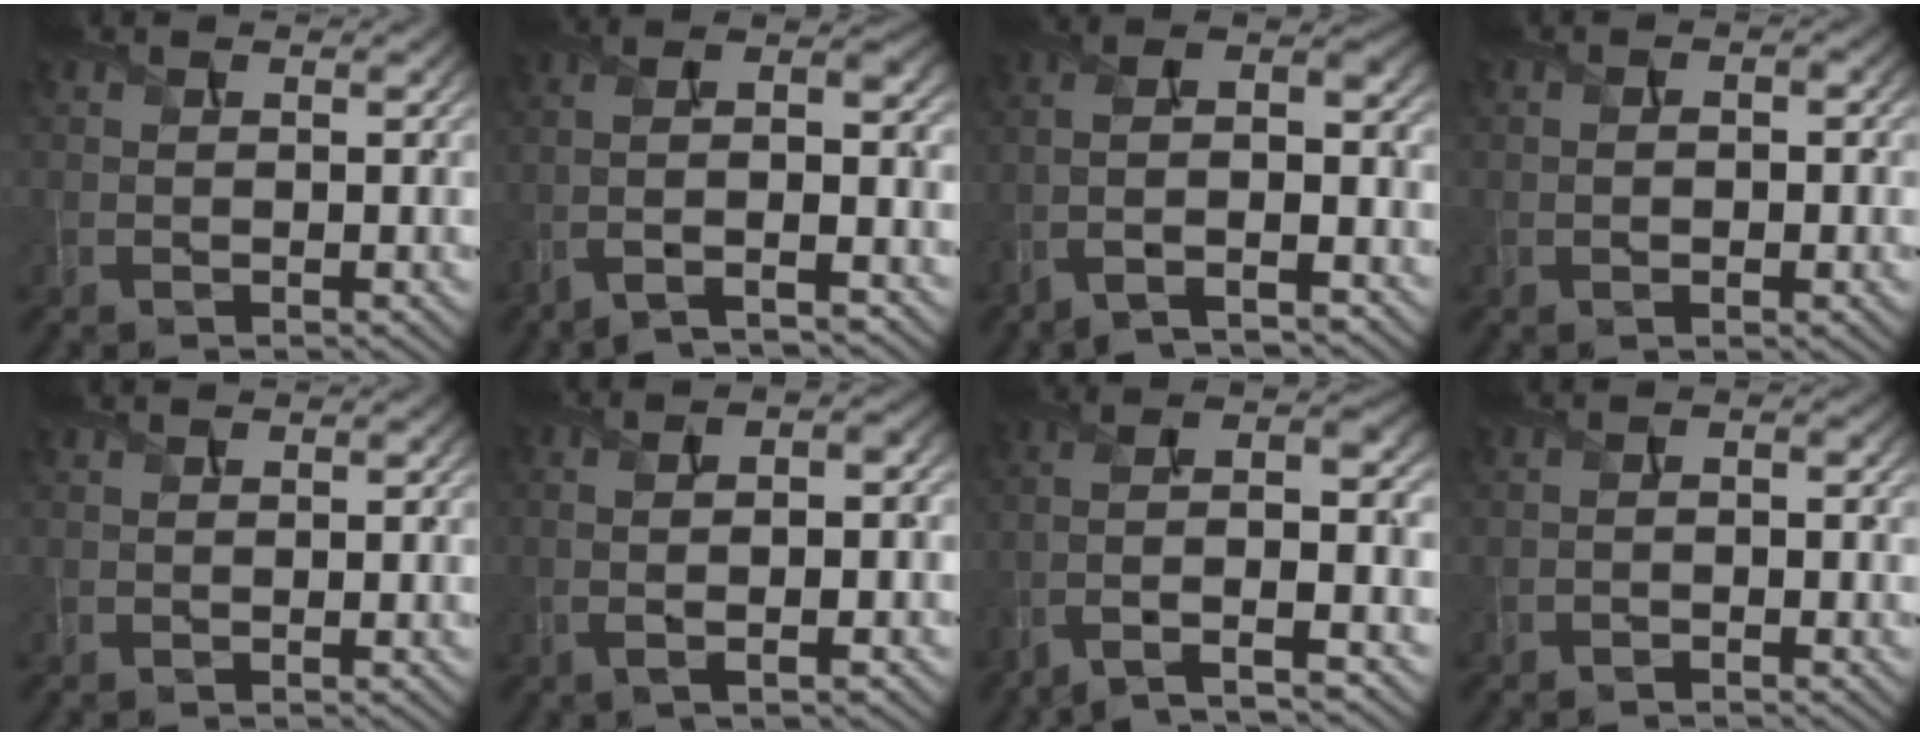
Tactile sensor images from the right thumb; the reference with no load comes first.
{"total": 11.6, "force": [-6.2, 3.7, 9.2], "torque": [-0.172, 0.008, -0.107]}
{"total": 12.1, "force": [-6.3, 4.4, 9.3], "torque": [-0.188, -0.001, -0.111]}
{"total": 2.7, "force": [-0.1, 1.7, 2.1], "torque": [-0.010, -0.003, -0.010]}
{"total": 0.0}
{"total": 6.7, "force": [-1.4, 2.1, 6.2], "torque": [-0.103, -0.002, -0.021]}
{"total": 12.8, "force": [-6.2, 4.6, 10.2], "torque": [-0.209, 0.001, -0.107]}
{"total": 1.6, "force": [-1.3, 0.4, 1.0], "torque": [-0.019, 0.000, -0.027]}